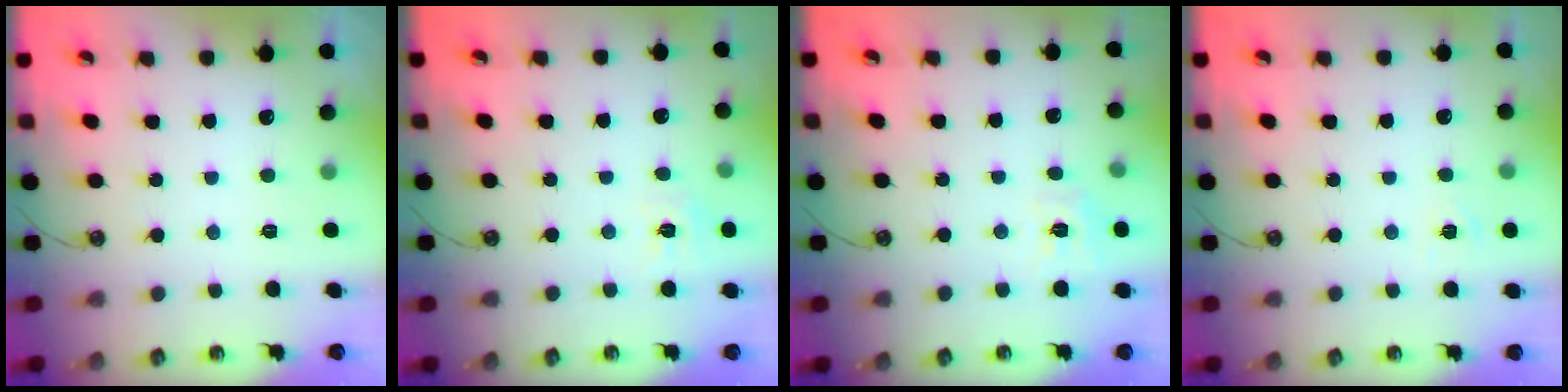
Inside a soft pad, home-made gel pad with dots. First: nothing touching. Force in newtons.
{"total": 4.9, "press": 4.9, "slide": 0.4}
{"total": 7.0, "press": 7.0, "slide": 0.7}
{"total": 3.6, "press": 3.6, "slide": 0.4}